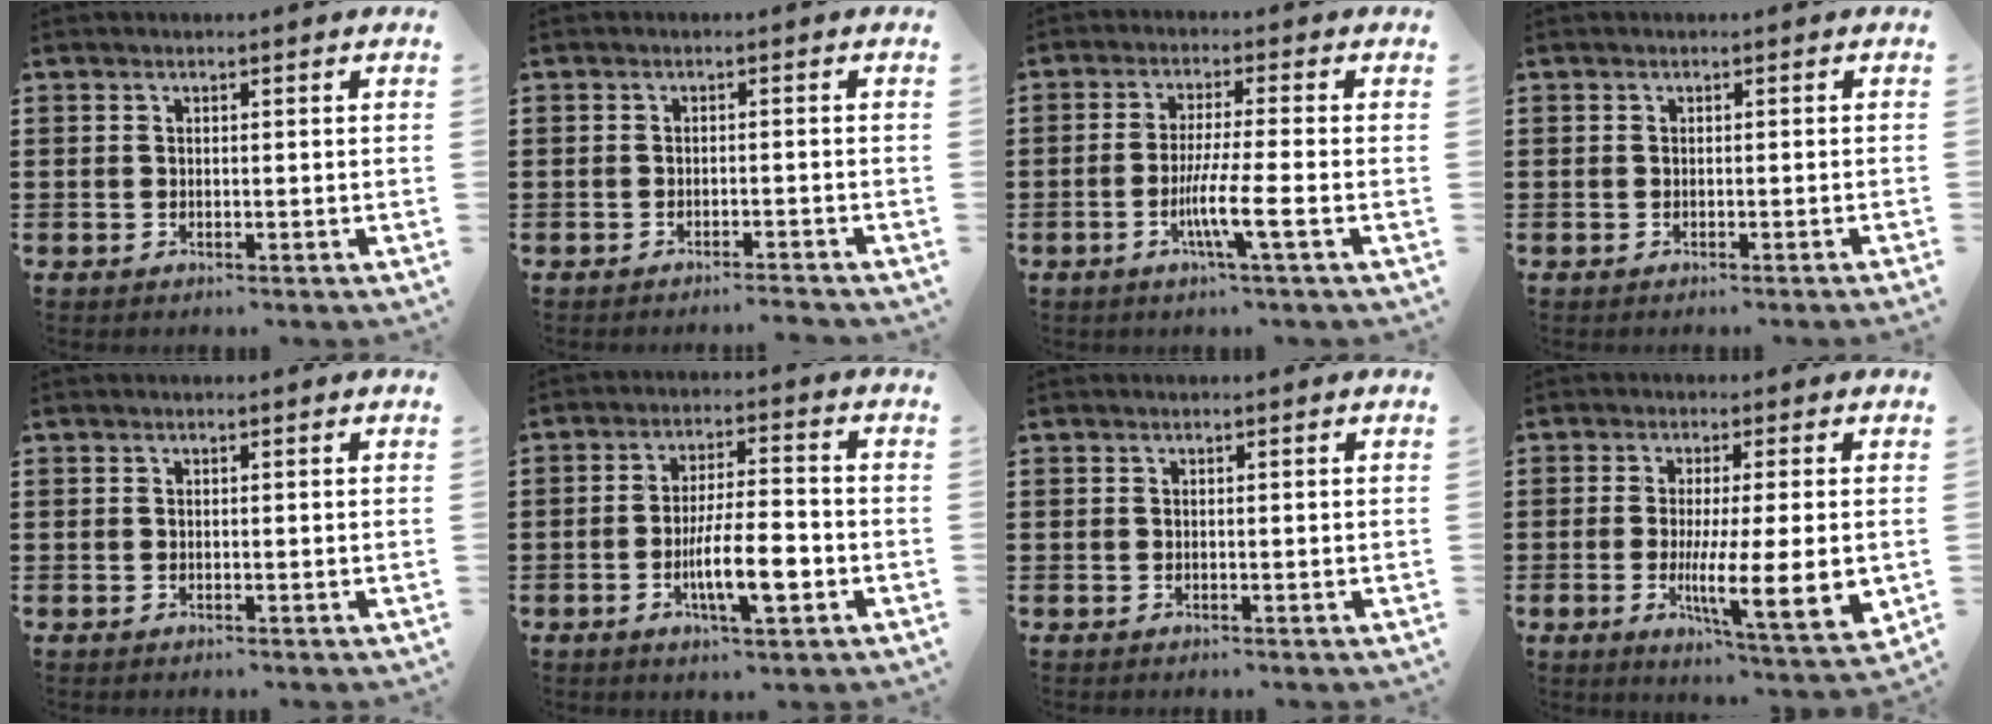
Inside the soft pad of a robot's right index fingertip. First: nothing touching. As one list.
[{"total": 1.6, "force": [-1.6, -0.3, 0.3], "torque": [-0.007, 0.002, -0.032]}, {"total": 6.5, "force": [-2.2, -0.1, 6.1], "torque": [-0.118, -0.015, -0.043]}, {"total": 0.7, "force": [-0.5, -0.2, 0.4], "torque": [-0.007, -0.002, -0.010]}, {"total": 0.0}, {"total": 9.2, "force": [-2.9, 2.5, 8.3], "torque": [-0.154, -0.003, -0.052]}, {"total": 0.0}, {"total": 10.6, "force": [-1.3, 1.8, 10.3], "torque": [-0.162, -0.018, -0.018]}]